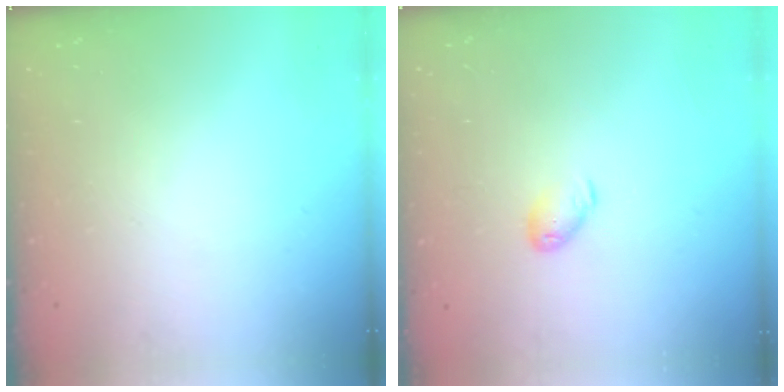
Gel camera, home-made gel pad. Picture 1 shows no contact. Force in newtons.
{"total": 5.6, "press": 5.6, "slide": 0.5}